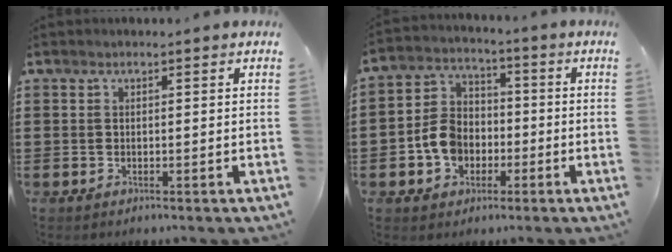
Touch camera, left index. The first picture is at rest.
{"total": 7.0, "force": [-2.2, 5.7, 3.4], "torque": [-0.095, 0.014, -0.047]}